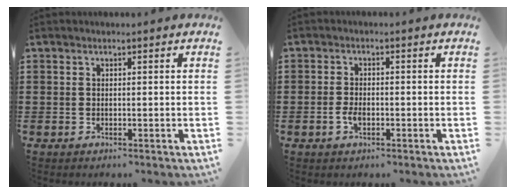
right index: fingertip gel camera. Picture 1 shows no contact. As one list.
[{"total": 2.3, "force": [-0.8, 1.2, 1.8], "torque": [-0.049, -0.005, -0.019]}]